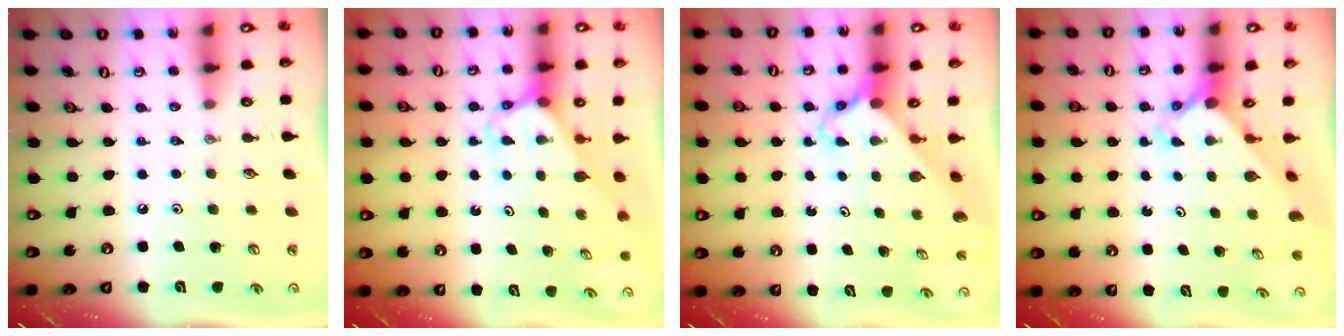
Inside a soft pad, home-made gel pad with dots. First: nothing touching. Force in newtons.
{"total": 3.1, "press": 3.1, "slide": 0.2}
{"total": 2.5, "press": 2.5, "slide": 0.2}
{"total": 2.6, "press": 2.6, "slide": 0.2}